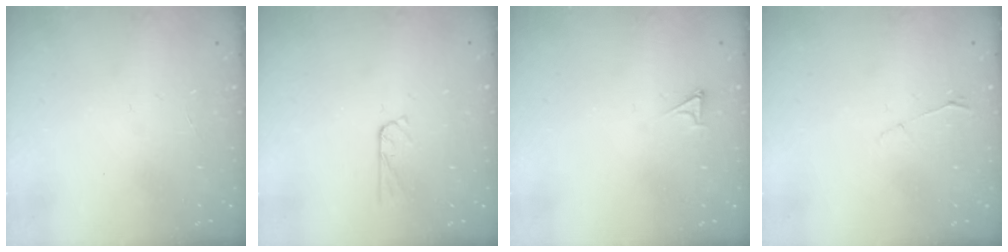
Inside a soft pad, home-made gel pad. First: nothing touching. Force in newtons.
{"total": 2.8, "press": 2.8, "slide": 0.3}
{"total": 2.2, "press": 2.2, "slide": 0.3}
{"total": 3.2, "press": 3.1, "slide": 0.4}